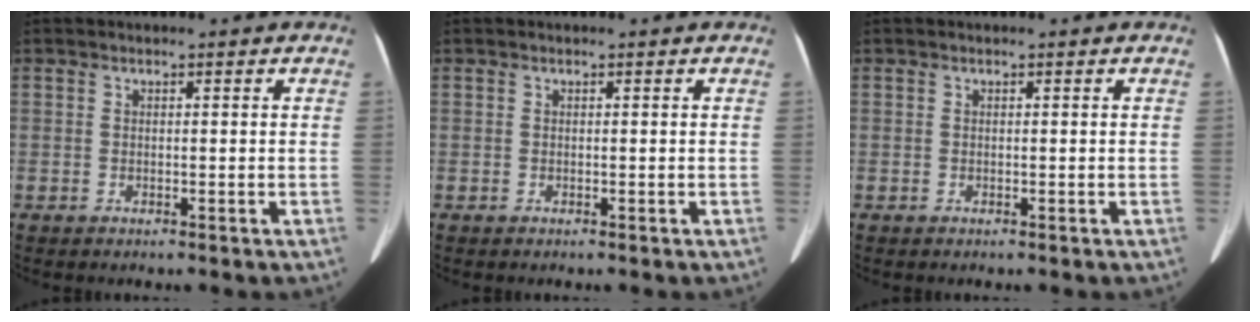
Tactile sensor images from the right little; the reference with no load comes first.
{"total": 0.0}
{"total": 0.0}